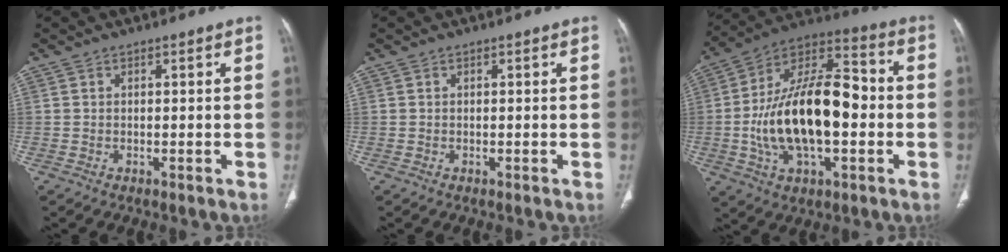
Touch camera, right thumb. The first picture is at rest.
{"total": 0.0}
{"total": 23.4, "force": [-2.3, 11.6, 20.2], "torque": [-0.353, 0.034, -0.040]}